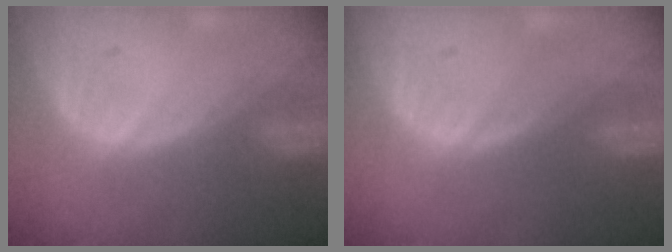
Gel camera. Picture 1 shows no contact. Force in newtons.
{"total": 0.0}